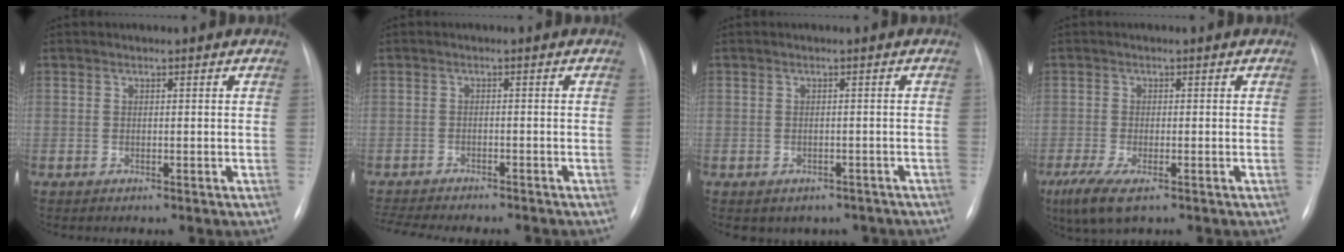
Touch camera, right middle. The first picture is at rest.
{"total": 11.5, "force": [-10.3, 2.3, 4.5], "torque": [-0.077, -0.007, -0.138]}
{"total": 5.3, "force": [-4.1, 3.1, 0.9], "torque": [-0.004, 0.021, -0.043]}
{"total": 5.7, "force": [-3.3, 1.6, 4.4], "torque": [-0.093, -0.019, -0.055]}